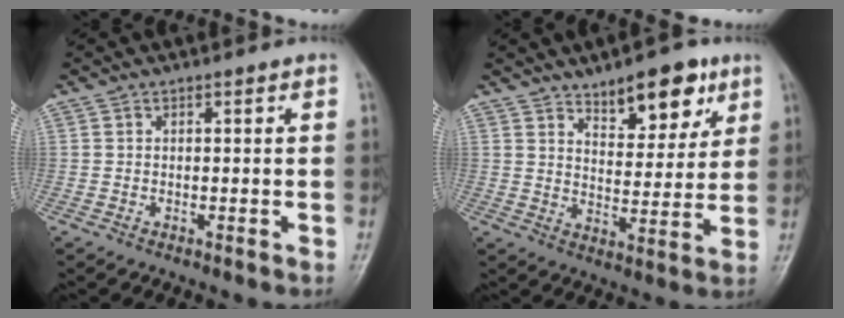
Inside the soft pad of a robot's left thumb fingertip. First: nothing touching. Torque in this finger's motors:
{"motor_torque": [0.28, 0.26, 0.06, -0.19, 0.12]}